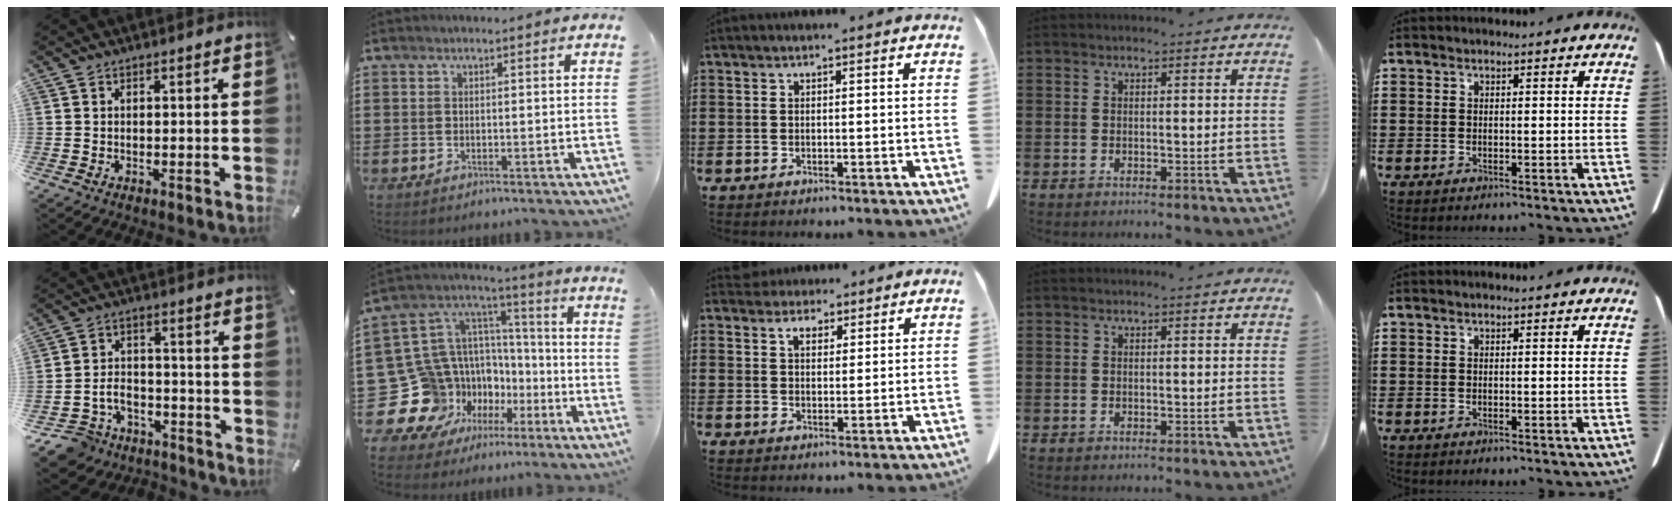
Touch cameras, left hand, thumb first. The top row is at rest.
{"thumb": {"total": 7.8, "force": [-4.6, 6.1, 1.5], "torque": [-0.039, 0.021, -0.084]}, "index": {"total": 14.8, "force": [-4.4, 13.7, 3.4], "torque": [-0.123, -0.033, -0.028]}, "middle": {"total": 3.0, "force": [2.4, 1.6, 1.0], "torque": [-0.020, 0.003, 0.044]}}